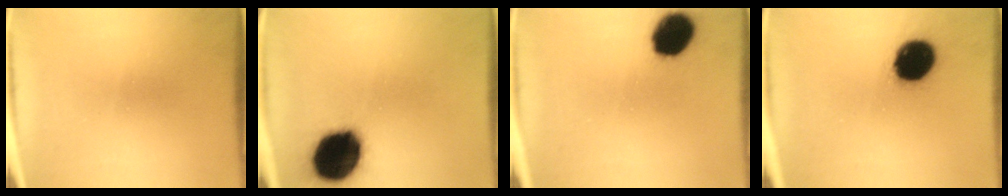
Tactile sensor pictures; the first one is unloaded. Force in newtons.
{"total": 20.1}
{"total": 10.9}
{"total": 14.8}